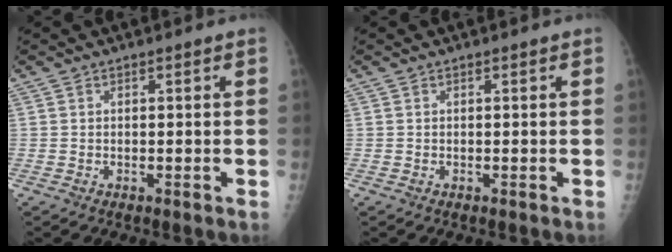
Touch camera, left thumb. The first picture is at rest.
{"total": 0.0}